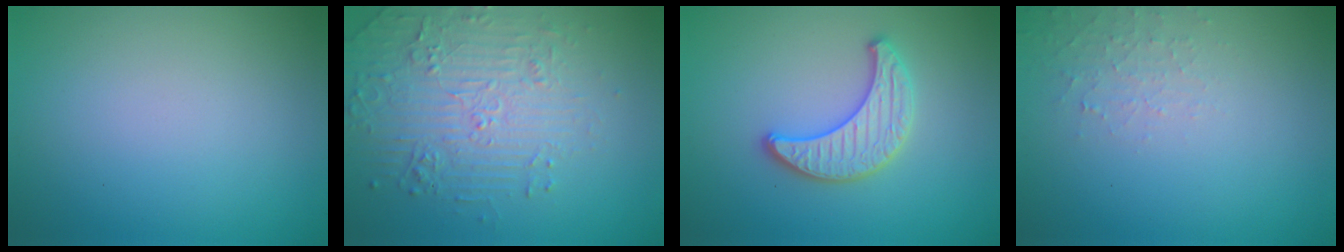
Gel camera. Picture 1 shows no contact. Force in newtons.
{"total": 4.9, "press": 3.9, "slide": 3.0}
{"total": 3.3, "press": 3.3, "slide": 0.2}
{"total": 1.8, "press": 1.8, "slide": 0.4}